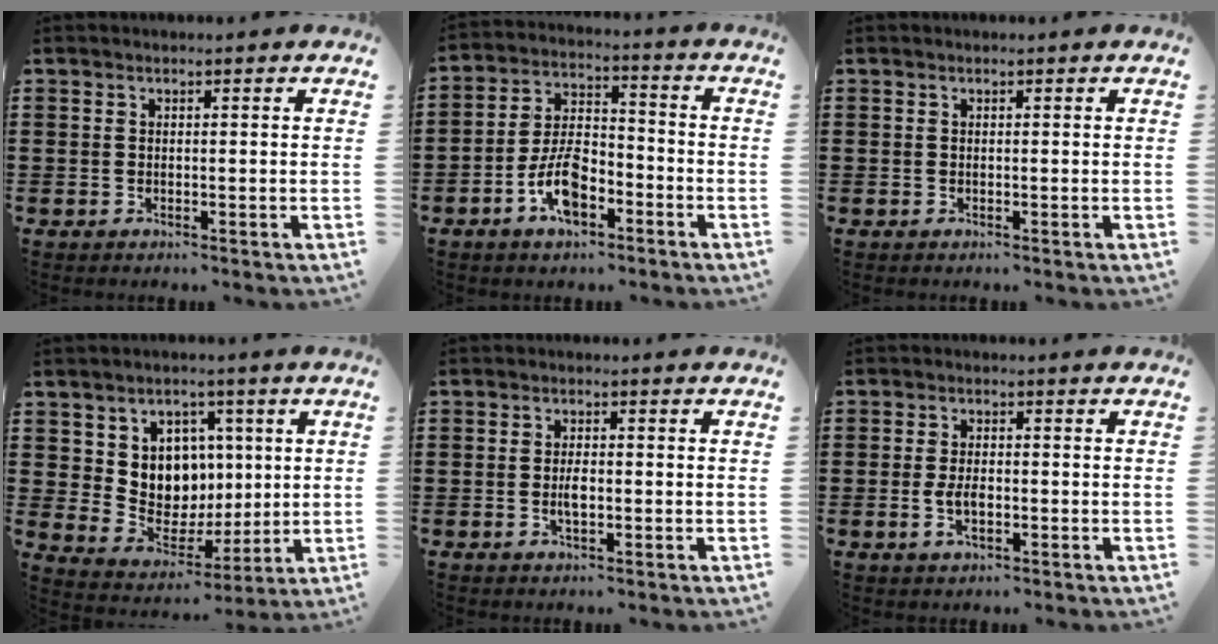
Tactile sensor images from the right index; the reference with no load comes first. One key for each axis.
{"total": 8.1, "fx": -4.0, "fy": 4.0, "fz": 5.8, "tx": -0.126, "ty": 0.009, "tz": -0.076}
{"total": 0.0}
{"total": 7.8, "fx": 2.4, "fy": 7.1, "fz": 2.1, "tx": -0.059, "ty": -0.018, "tz": 0.048}
{"total": 2.6, "fx": -0.5, "fy": 1.0, "fz": 2.3, "tx": -0.044, "ty": 0.003, "tz": -0.009}
{"total": 3.4, "fx": -0.7, "fy": 1.7, "fz": 2.9, "tx": -0.069, "ty": -0.003, "tz": -0.016}